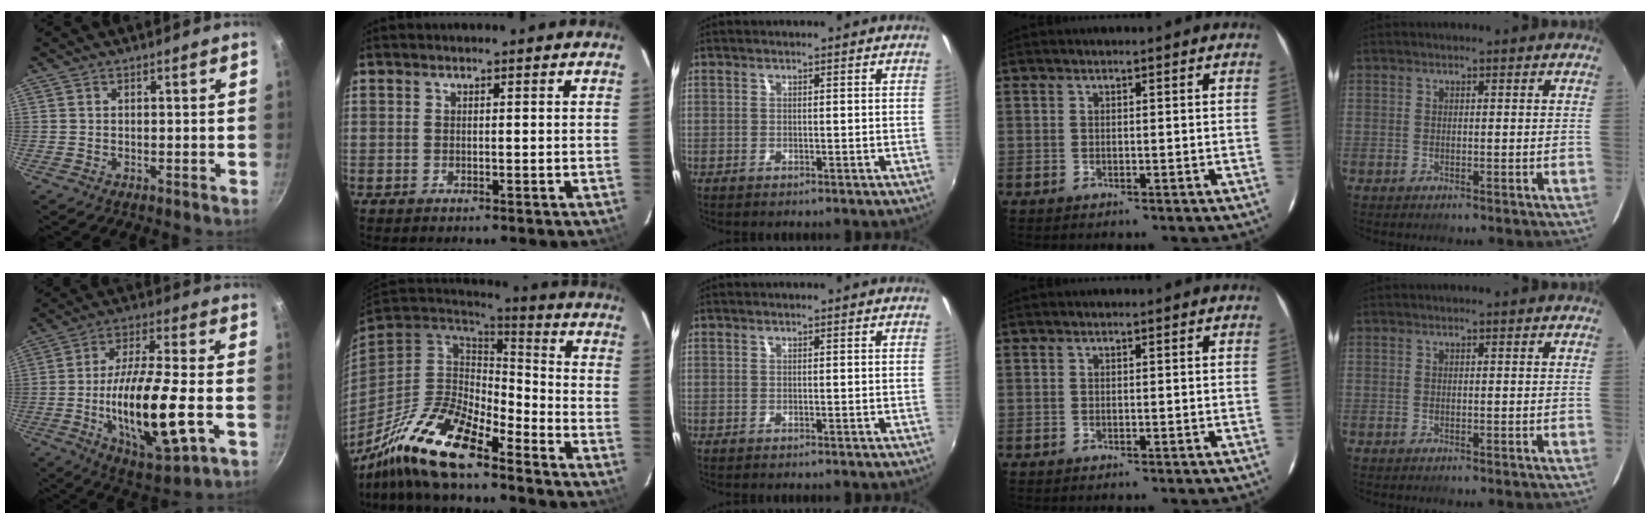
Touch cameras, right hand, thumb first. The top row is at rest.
{"thumb": {"total": 20.0, "force": [-4.8, 6.0, 18.5], "torque": [-0.330, 0.010, -0.082]}, "index": {"total": 17.9, "force": [-13.4, 4.8, 10.8], "torque": [-0.219, -0.026, -0.254]}}